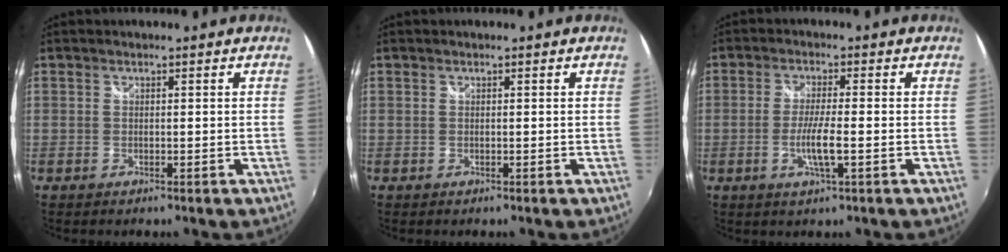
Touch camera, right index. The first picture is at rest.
{"total": 0.0}
{"total": 5.0, "force": [-1.5, 0.1, 4.8], "torque": [-0.093, -0.009, -0.029]}